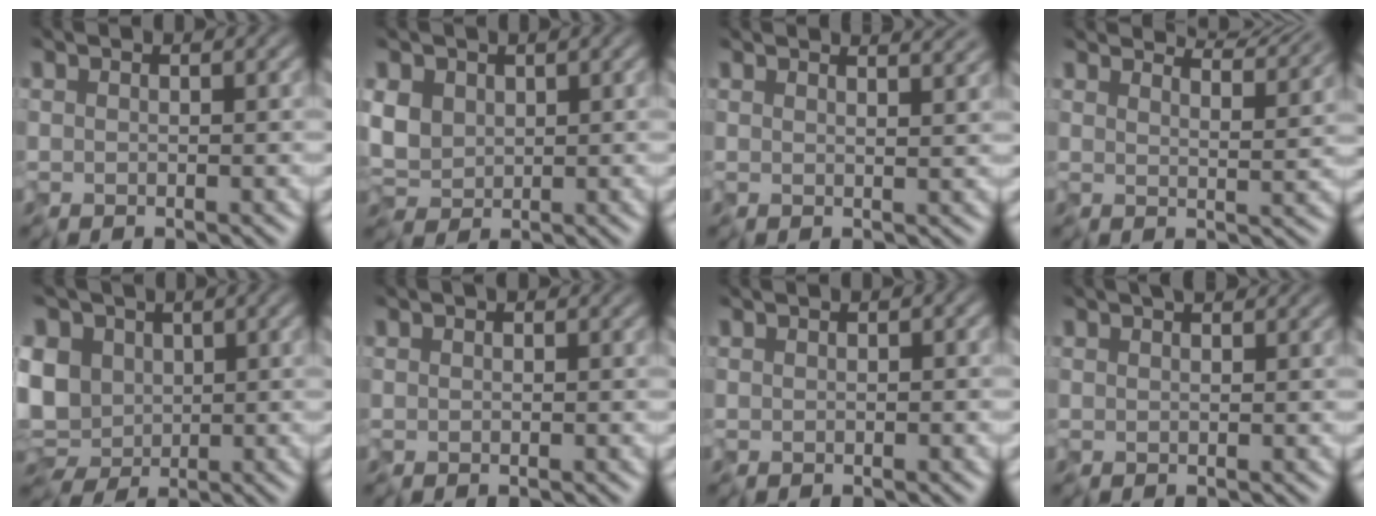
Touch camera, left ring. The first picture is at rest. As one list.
[{"total": 4.1, "force": [0.3, 3.3, 2.5], "torque": [-0.069, 0.002, 0.001]}, {"total": 5.8, "force": [4.5, 2.2, 2.9], "torque": [-0.022, 0.032, 0.028]}, {"total": 7.7, "force": [6.8, 1.8, 3.2], "torque": [-0.026, 0.017, 0.055]}, {"total": 6.7, "force": [-0.7, 5.4, 3.9], "torque": [-0.079, 0.000, -0.027]}, {"total": 1.3, "force": [0.6, 0.9, 0.8], "torque": [-0.014, 0.006, 0.006]}, {"total": 0.9, "force": [0.3, 0.6, 0.7], "torque": [-0.009, 0.007, -0.002]}, {"total": 3.0, "force": [2.1, 1.2, 1.9], "torque": [-0.024, 0.017, 0.012]}]